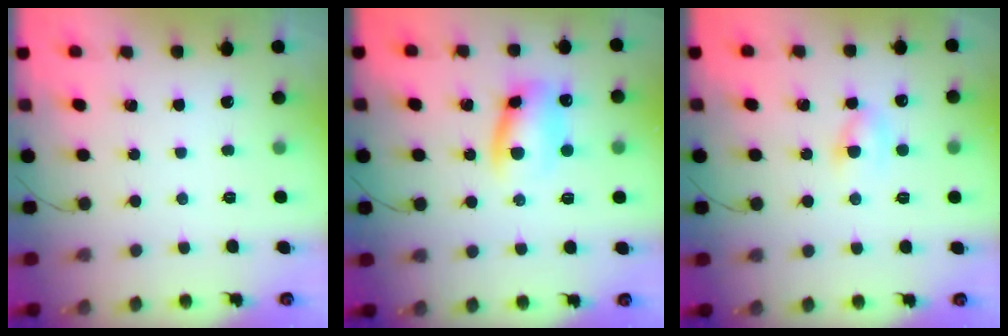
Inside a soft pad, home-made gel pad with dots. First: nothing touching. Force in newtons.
{"total": 10.6, "press": 10.5, "slide": 1.4}
{"total": 4.3, "press": 4.0, "slide": 1.5}